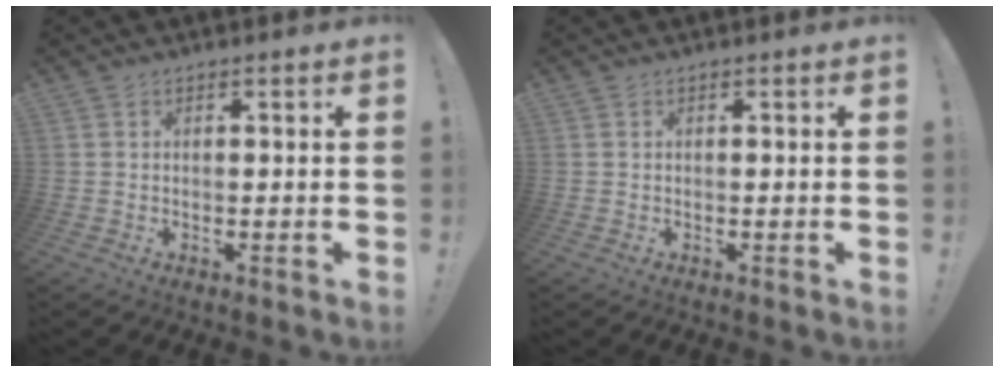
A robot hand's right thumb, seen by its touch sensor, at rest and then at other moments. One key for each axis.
{"total": 0.0}